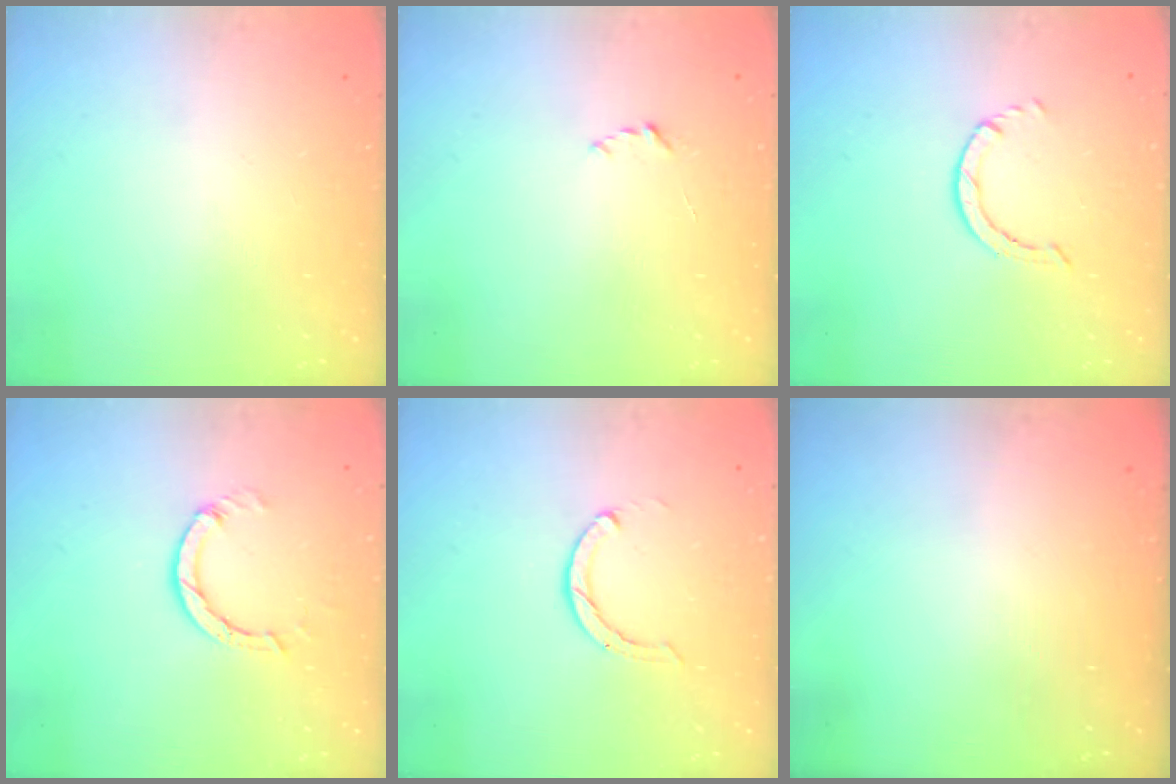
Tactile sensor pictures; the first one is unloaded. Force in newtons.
{"total": 2.2, "press": 2.1, "slide": 0.3}
{"total": 0.6, "press": 0.6, "slide": 0.1}
{"total": 4.4, "press": 4.4, "slide": 0.5}
{"total": 2.3, "press": 2.3, "slide": 0.4}
{"total": 0.0}